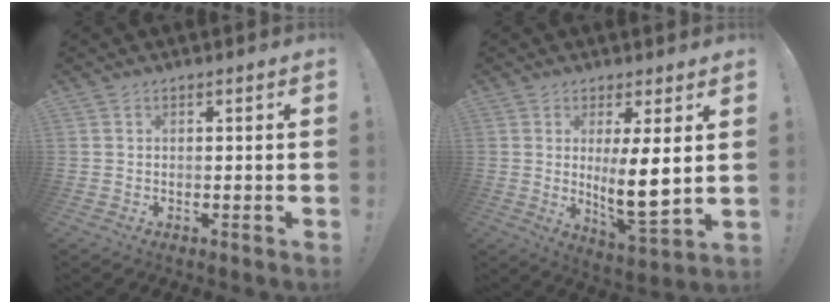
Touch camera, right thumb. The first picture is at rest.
{"total": 11.3, "force": [1.9, 2.6, 10.8], "torque": [-0.160, -0.033, 0.030]}